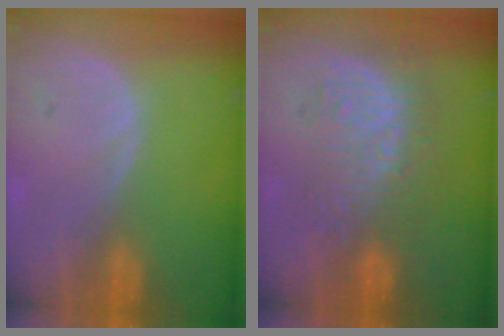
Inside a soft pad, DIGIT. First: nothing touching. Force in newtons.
{"total": 9.0, "press": 8.4, "slide": 3.3}